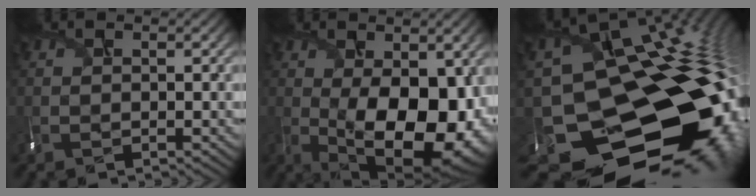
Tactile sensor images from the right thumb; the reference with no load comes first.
{"total": 16.6, "force": [-1.8, 8.1, 14.4], "torque": [-0.206, -0.019, -0.009]}
{"total": 20.6, "force": [-7.2, 15.7, 11.3], "torque": [-0.179, -0.043, -0.080]}